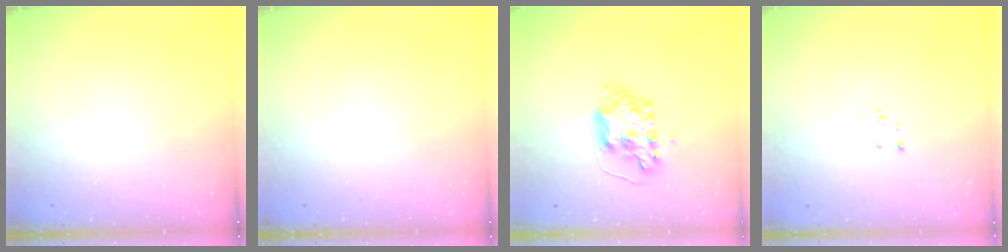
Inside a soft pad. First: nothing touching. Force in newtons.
{"total": 0.0}
{"total": 9.1, "press": 9.0, "slide": 0.9}
{"total": 2.7, "press": 2.7, "slide": 0.3}